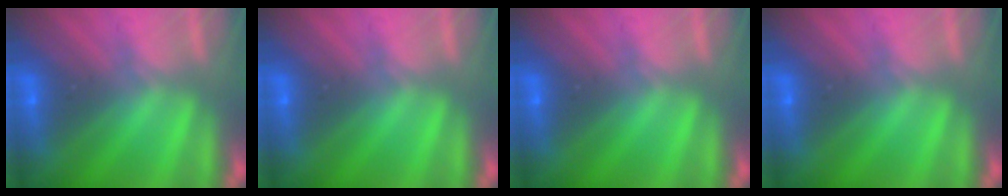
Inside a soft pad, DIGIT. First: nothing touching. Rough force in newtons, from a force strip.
{"total": 0.0}
{"total": 0.0}
{"total": 0.0}